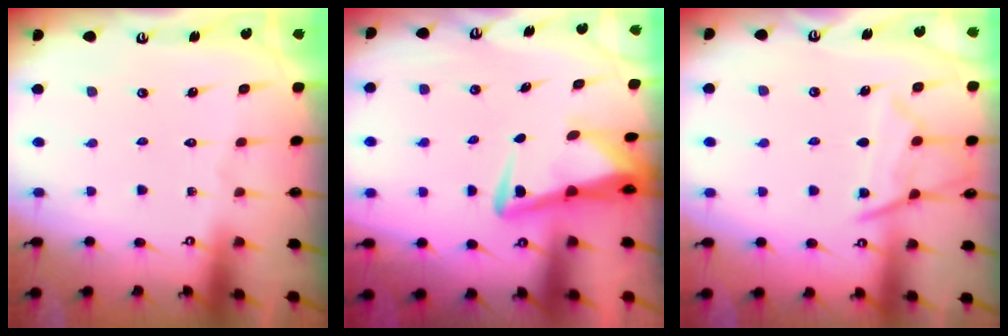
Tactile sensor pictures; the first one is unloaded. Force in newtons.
{"total": 3.9, "press": 3.9, "slide": 0.6}
{"total": 10.2, "press": 10.2, "slide": 0.5}